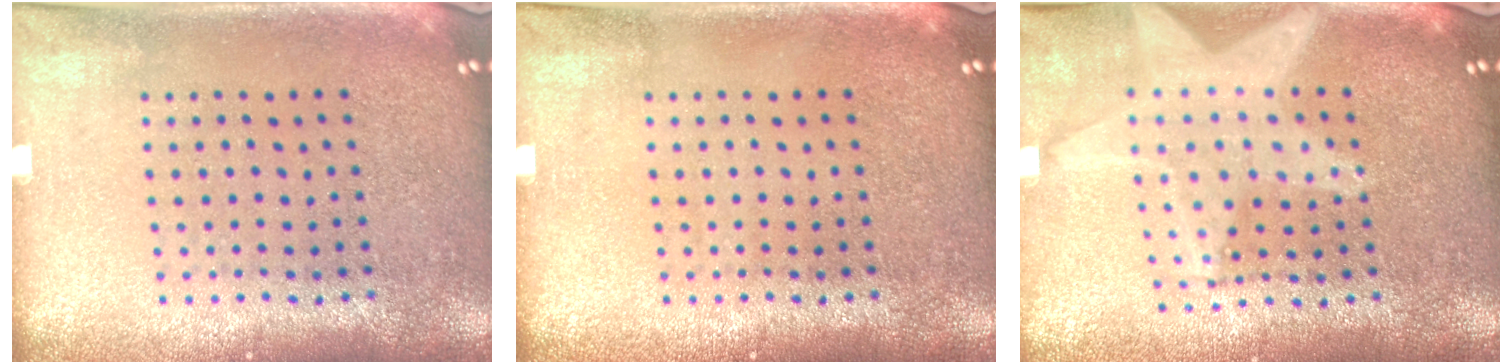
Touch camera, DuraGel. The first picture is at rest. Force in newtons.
{"total": 0.0}
{"total": 2.1, "press": 1.7, "slide": 1.2}